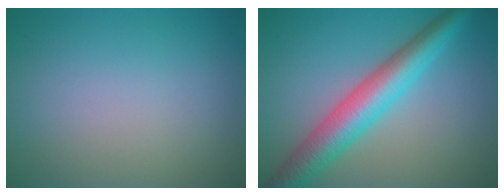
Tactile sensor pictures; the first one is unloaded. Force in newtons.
{"total": 6.4, "press": 6.4, "slide": 0.2}